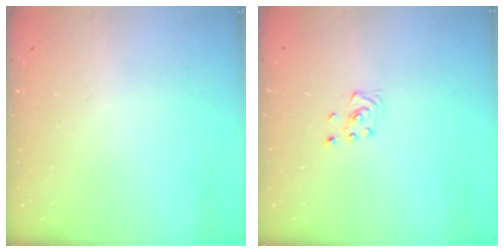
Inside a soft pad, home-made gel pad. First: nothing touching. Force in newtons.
{"total": 2.8, "press": 2.6, "slide": 1.0}